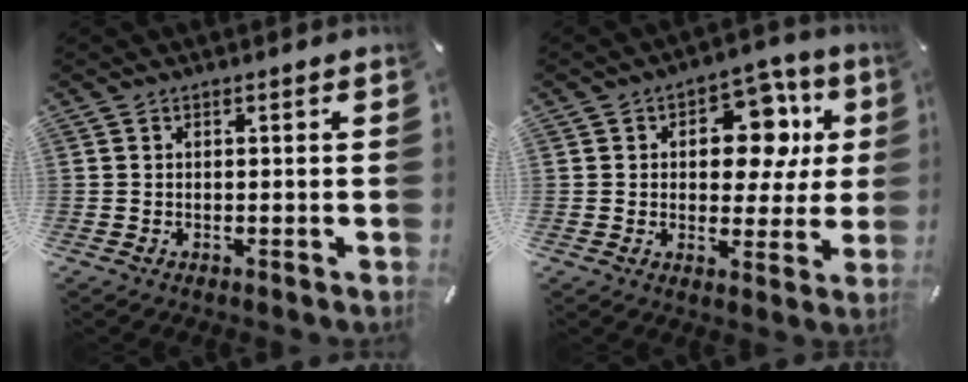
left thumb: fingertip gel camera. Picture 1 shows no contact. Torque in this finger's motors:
{"motor_torque": [1.47, 1.30, 1.25, -0.35, 0.07]}